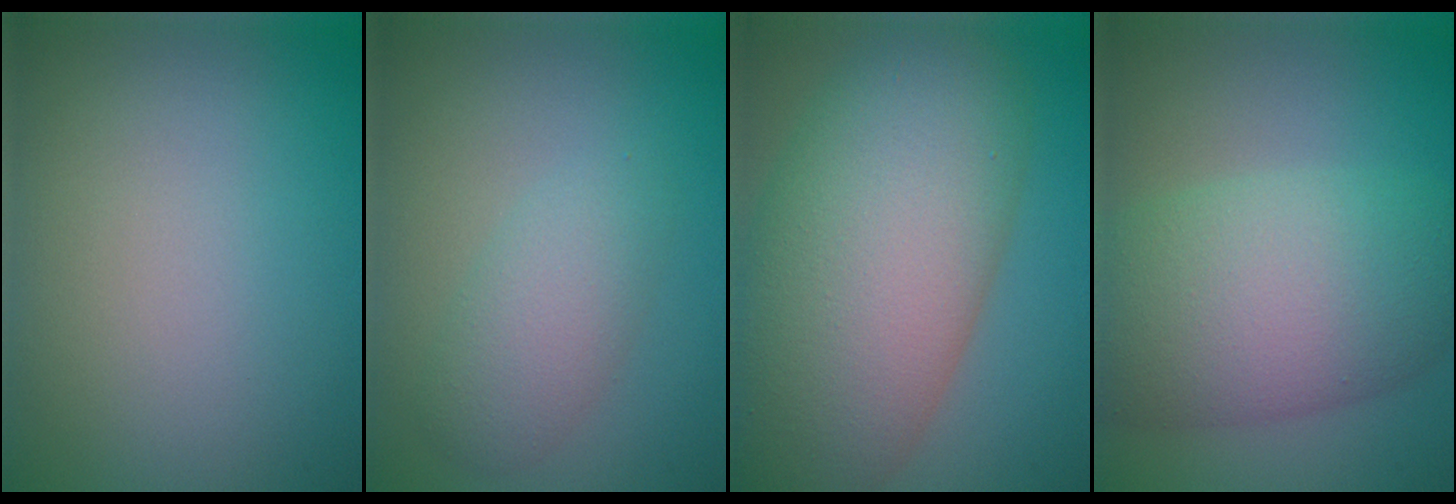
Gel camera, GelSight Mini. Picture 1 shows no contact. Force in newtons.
{"total": 3.1, "press": 3.1, "slide": 0.2}
{"total": 13.4, "press": 13.4, "slide": 0.8}
{"total": 9.4, "press": 9.4, "slide": 0.6}